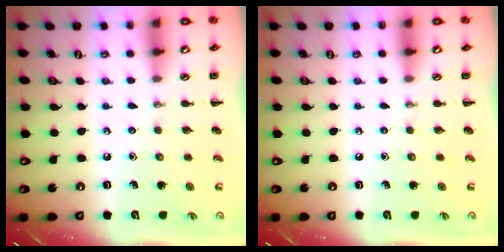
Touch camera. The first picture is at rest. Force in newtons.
{"total": 0.0}